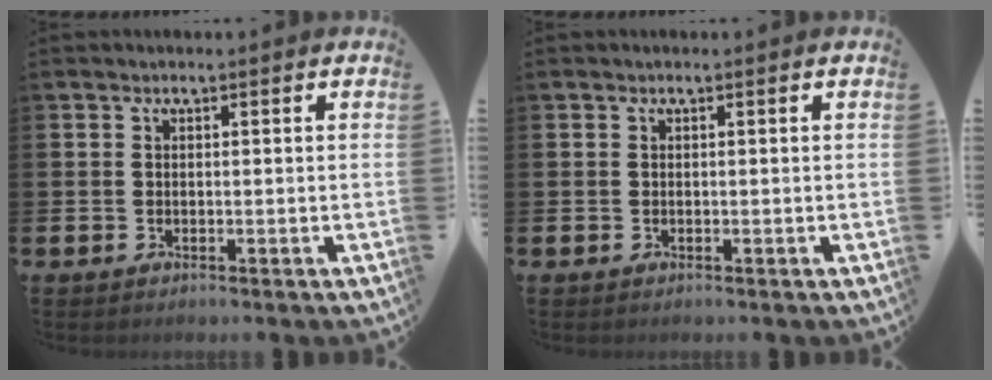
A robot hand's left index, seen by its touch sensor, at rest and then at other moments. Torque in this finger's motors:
{"motor_torque": [0.02, 0.10, -0.01, -0.01]}